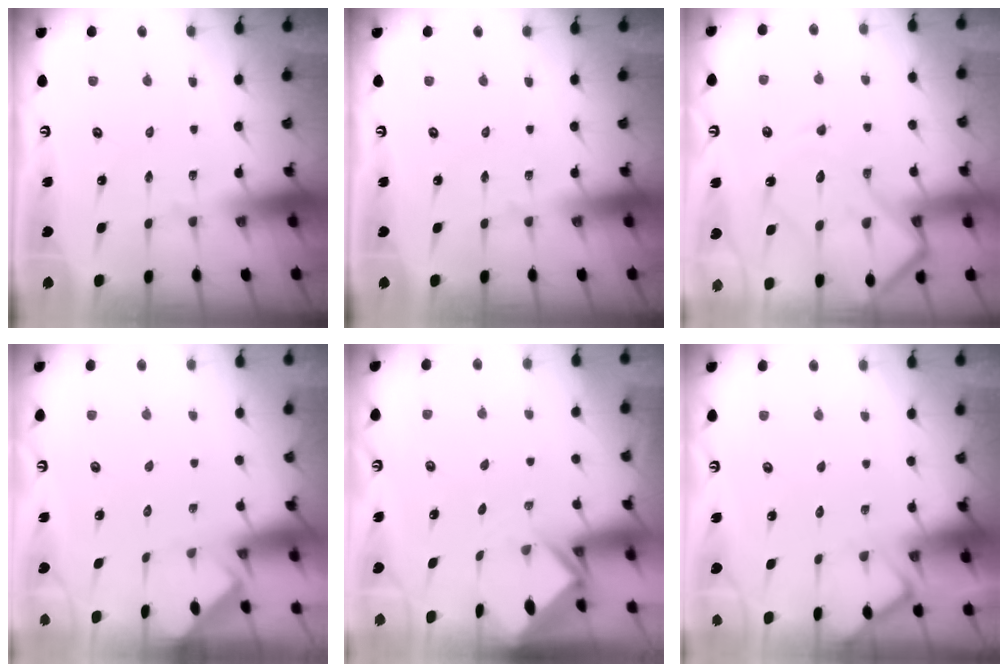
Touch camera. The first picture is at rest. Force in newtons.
{"total": 0.0}
{"total": 16.2, "press": 16.2, "slide": 1.6}
{"total": 2.7, "press": 2.6, "slide": 0.4}
{"total": 2.7, "press": 2.7, "slide": 0.1}
{"total": 4.6, "press": 4.6, "slide": 0.5}